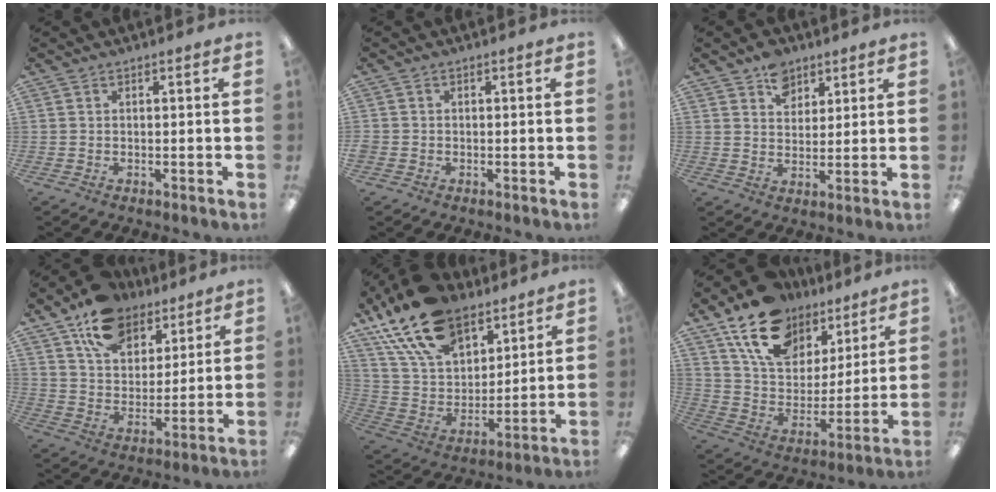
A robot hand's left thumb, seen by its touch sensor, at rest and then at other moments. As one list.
[{"total": 1.1, "force": [-0.4, 1.0, 0.2], "torque": [-0.003, 0.005, -0.010]}, {"total": 7.3, "force": [4.7, 5.0, 2.5], "torque": [-0.028, -0.015, 0.083]}, {"total": 14.3, "force": [10.2, 8.3, 5.5], "torque": [-0.091, -0.051, 0.190]}, {"total": 20.5, "force": [14.5, 11.0, 9.4], "torque": [-0.192, -0.070, 0.269]}, {"total": 17.9, "force": [11.7, 11.1, 7.8], "torque": [-0.143, -0.053, 0.217]}]